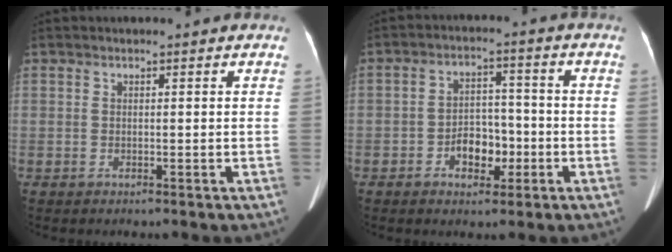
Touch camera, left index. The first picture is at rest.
{"total": 5.7, "force": [-2.7, 3.4, 3.6], "torque": [-0.056, 0.006, -0.038]}